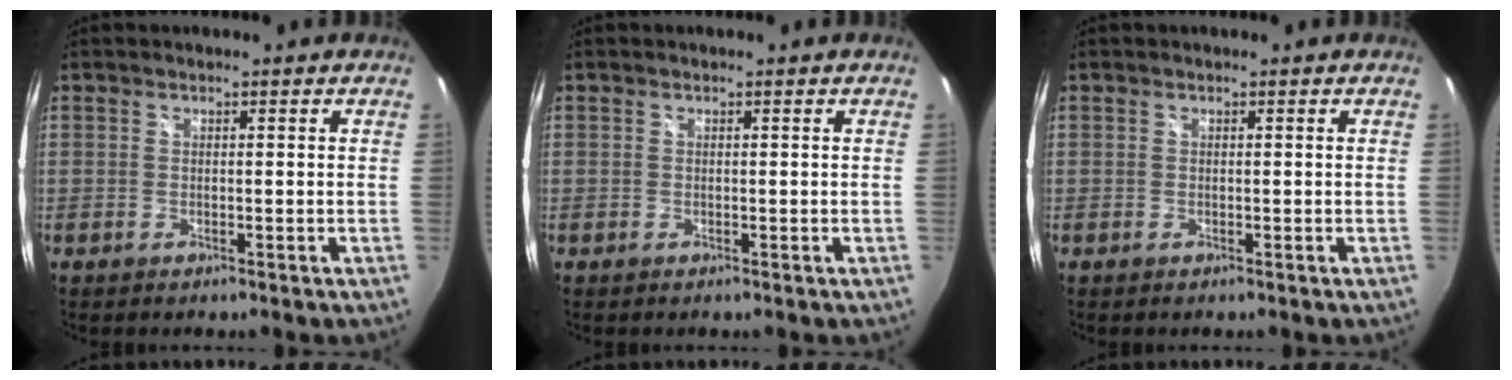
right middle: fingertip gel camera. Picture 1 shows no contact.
{"total": 0.0}
{"total": 0.0}